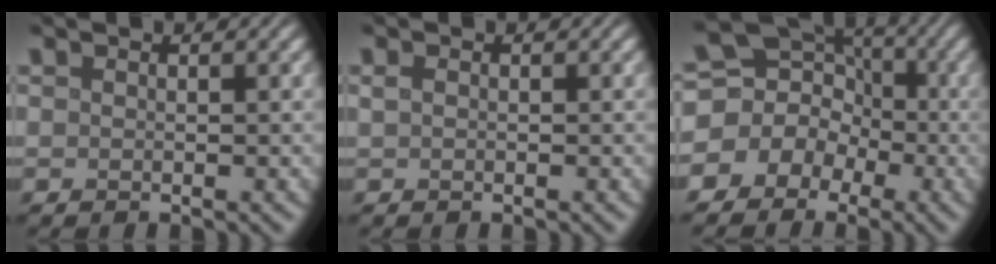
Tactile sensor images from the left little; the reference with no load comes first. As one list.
[{"total": 0.6, "force": [0.1, 0.4, 0.4], "torque": [-0.012, 0.001, 0.002]}, {"total": 8.7, "force": [-1.6, 8.0, 3.1], "torque": [-0.038, 0.047, -0.065]}]